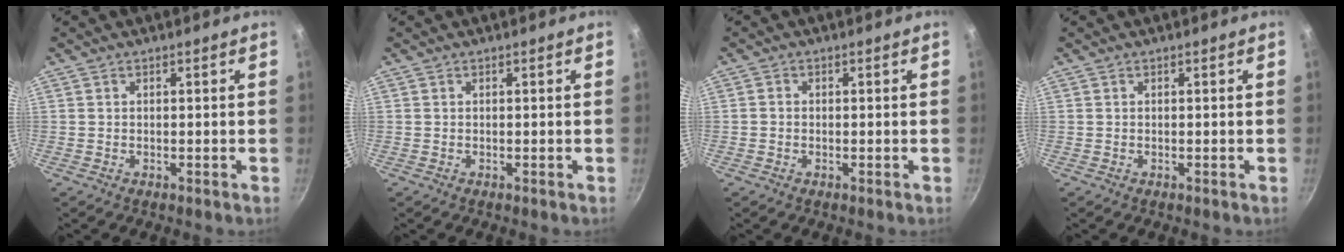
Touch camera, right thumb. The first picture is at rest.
{"total": 0.0}
{"total": 1.1, "force": [-0.3, 0.9, 0.4], "torque": [-0.006, 0.003, -0.007]}
{"total": 0.0}